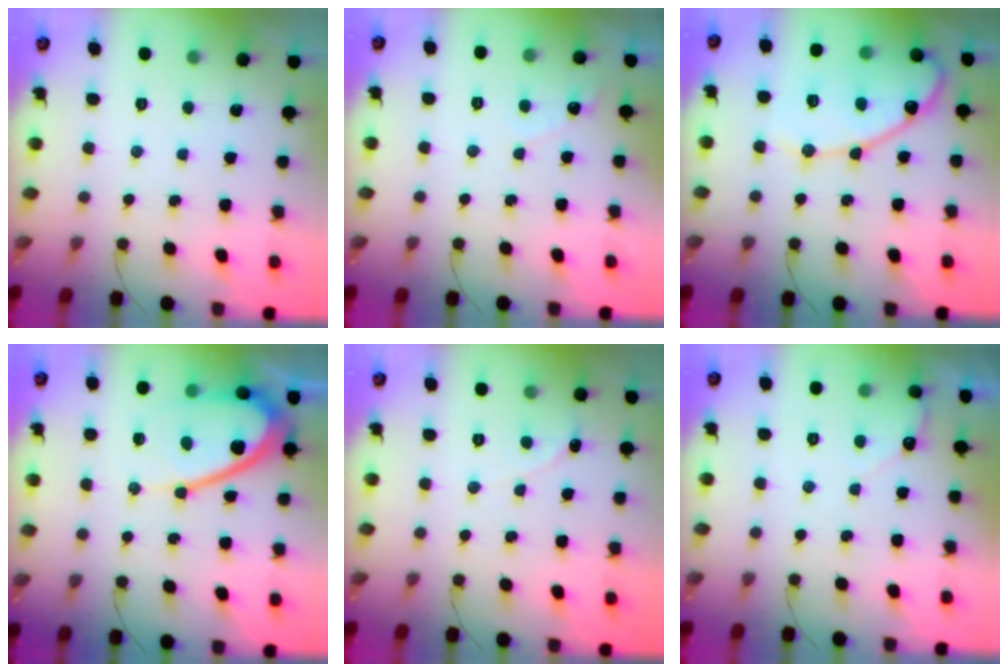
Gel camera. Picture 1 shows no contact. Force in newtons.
{"total": 3.2, "press": 3.2, "slide": 0.3}
{"total": 14.0, "press": 14.0, "slide": 1.3}
{"total": 13.0, "press": 13.0, "slide": 1.0}
{"total": 0.0}
{"total": 3.7, "press": 3.7, "slide": 0.3}